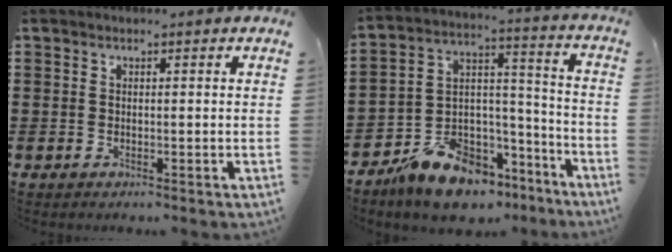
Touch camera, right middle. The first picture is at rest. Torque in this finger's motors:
{"motor_torque": [0.78, -0.64, 0.36, 0.21]}